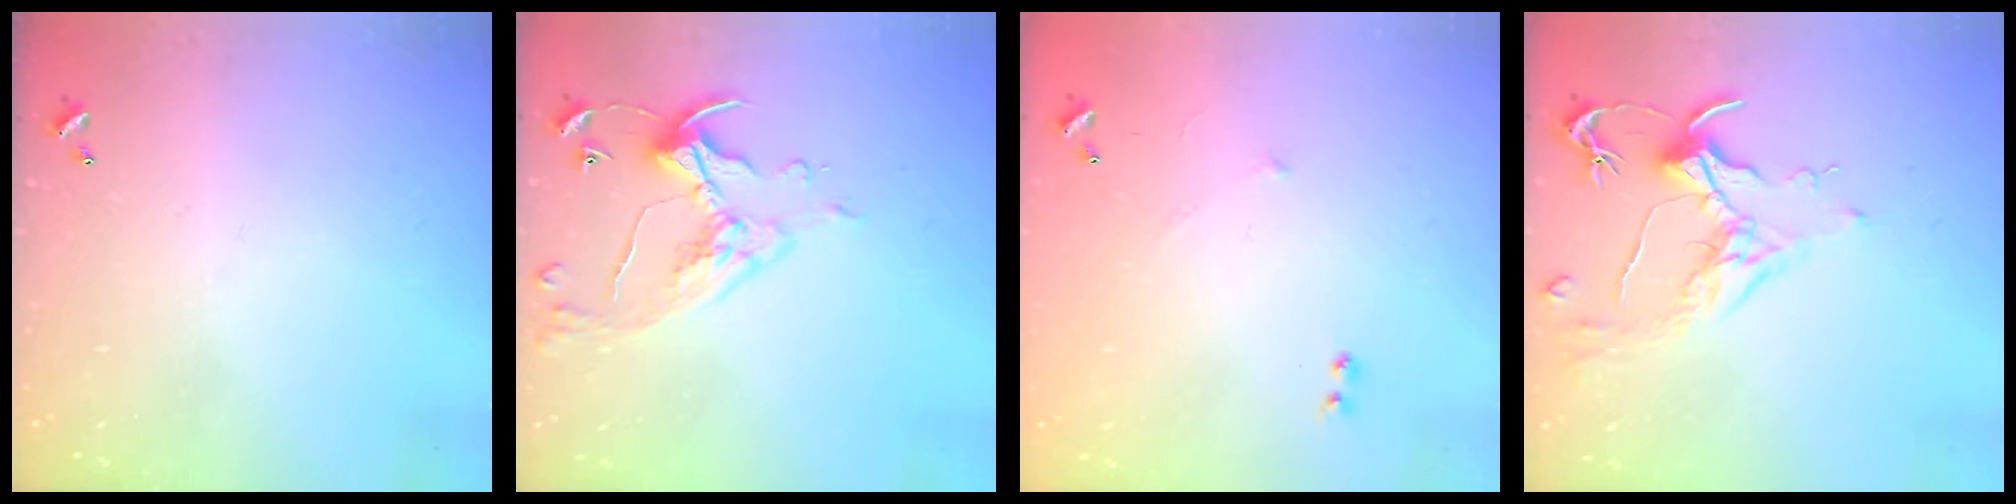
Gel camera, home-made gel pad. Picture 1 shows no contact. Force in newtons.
{"total": 6.8, "press": 6.7, "slide": 0.8}
{"total": 6.7, "press": 6.7, "slide": 0.7}
{"total": 1.8, "press": 1.6, "slide": 0.9}